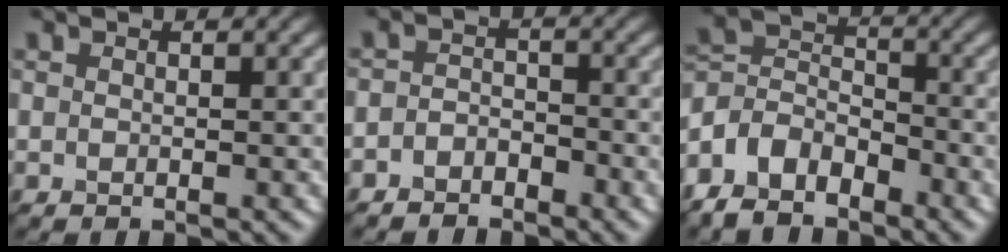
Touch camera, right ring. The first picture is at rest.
{"total": 2.2, "force": [-1.8, 1.2, 0.5], "torque": [-0.006, 0.006, -0.039]}
{"total": 5.6, "force": [-3.9, 3.3, 2.4], "torque": [-0.045, 0.006, -0.083]}